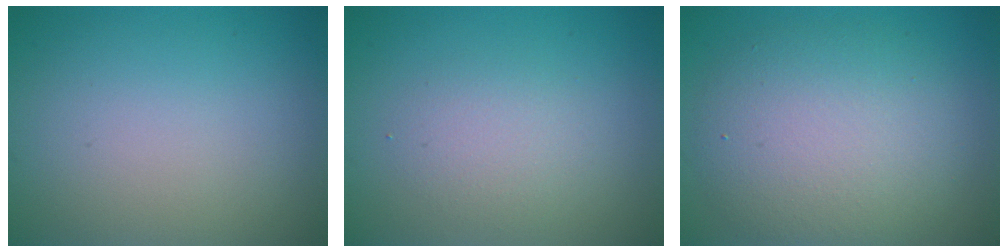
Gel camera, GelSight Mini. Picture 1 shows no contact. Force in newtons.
{"total": 2.2, "press": 2.1, "slide": 0.2}
{"total": 7.0, "press": 7.0, "slide": 0.2}